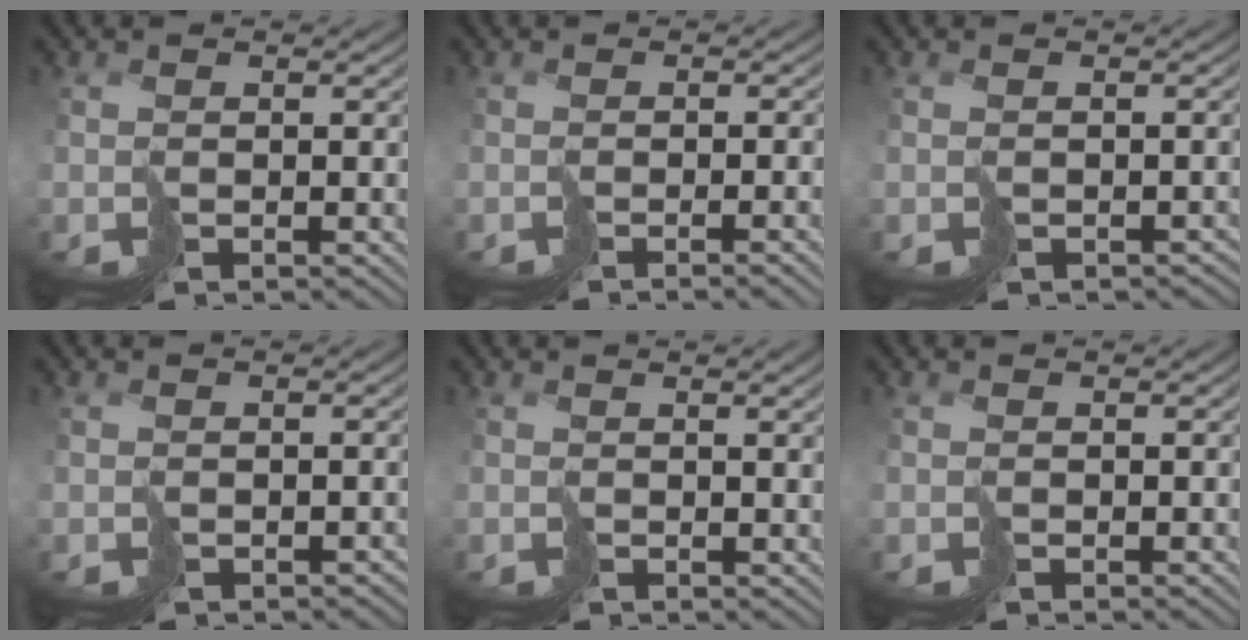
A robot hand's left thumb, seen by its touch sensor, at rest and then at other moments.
{"total": 2.5, "force": [-1.7, -0.5, 1.8], "torque": [-0.010, -0.002, -0.023]}
{"total": 2.5, "force": [-1.5, 1.6, 1.2], "torque": [-0.014, -0.012, -0.017]}
{"total": 1.4, "force": [-0.7, 1.0, 0.6], "torque": [0.000, -0.006, -0.011]}
{"total": 2.7, "force": [1.4, -0.1, 2.3], "torque": [-0.031, 0.008, 0.030]}
{"total": 0.0}